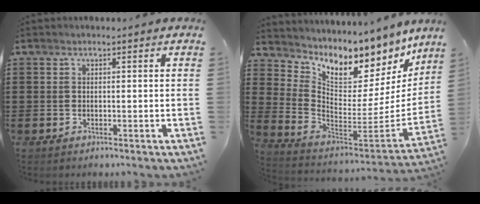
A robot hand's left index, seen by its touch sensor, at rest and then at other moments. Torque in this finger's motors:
{"motor_torque": [1.55, -0.59, 0.90, 0.16]}